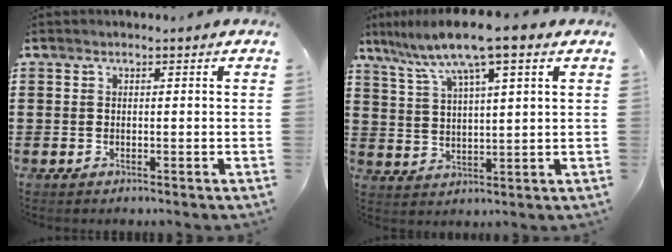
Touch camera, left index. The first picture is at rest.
{"total": 8.7, "force": [5.7, 0.5, 6.5], "torque": [-0.141, -0.020, 0.097]}